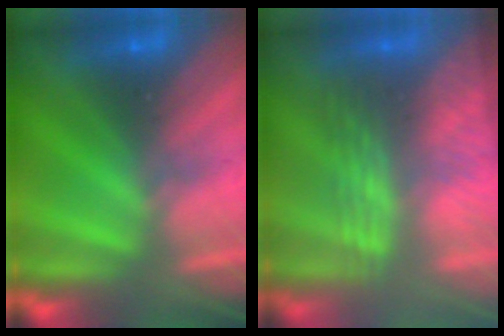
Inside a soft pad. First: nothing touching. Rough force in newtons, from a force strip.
{"total": 2.7}